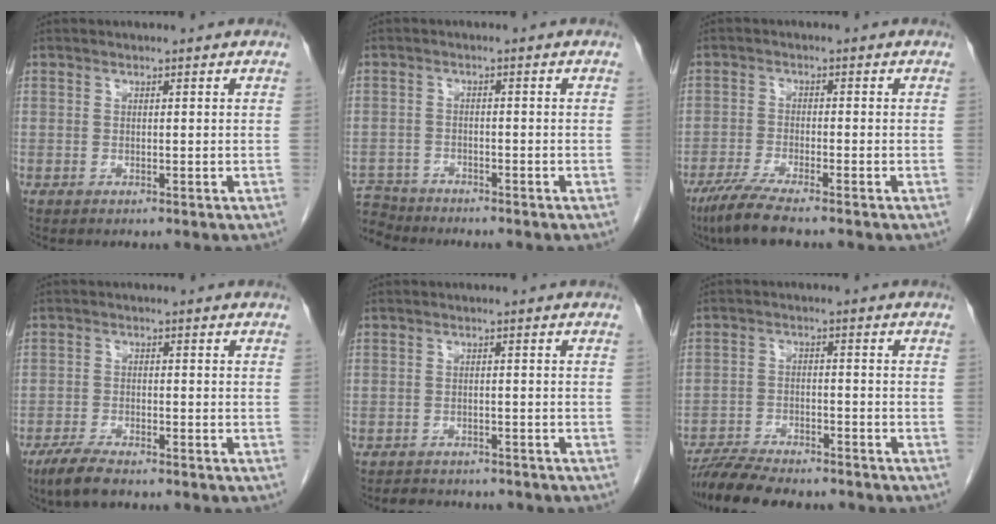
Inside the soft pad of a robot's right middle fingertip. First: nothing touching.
{"total": 5.6, "force": [-5.4, 1.5, -0.3], "torque": [0.006, -0.002, -0.102]}
{"total": 6.0, "force": [-4.7, -0.1, 3.8], "torque": [-0.077, -0.021, -0.088]}
{"total": 4.8, "force": [-3.8, 0.8, 2.8], "torque": [-0.065, -0.011, -0.071]}
{"total": 6.7, "force": [-6.0, 2.3, 1.8], "torque": [-0.030, 0.000, -0.076]}
{"total": 10.7, "force": [-9.6, 1.8, 4.5], "torque": [-0.077, -0.014, -0.152]}